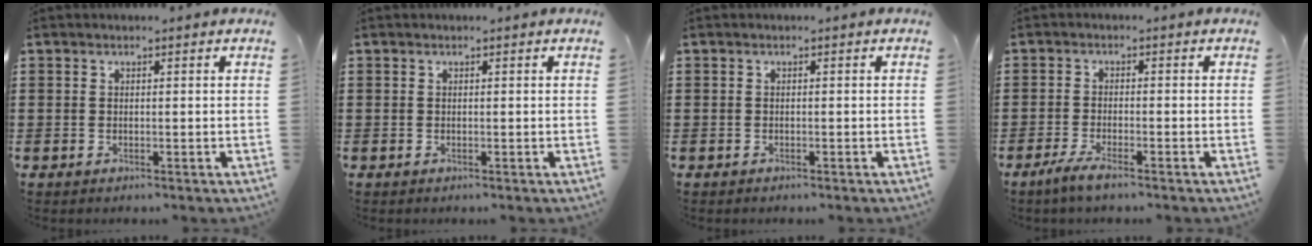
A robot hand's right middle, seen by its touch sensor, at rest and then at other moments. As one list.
[{"total": 0.0}, {"total": 0.5, "force": [-0.4, 0.2, 0.0], "torque": [-0.001, 0.002, -0.010]}, {"total": 2.9, "force": [-2.2, 0.2, 1.8], "torque": [-0.044, -0.004, -0.046]}]